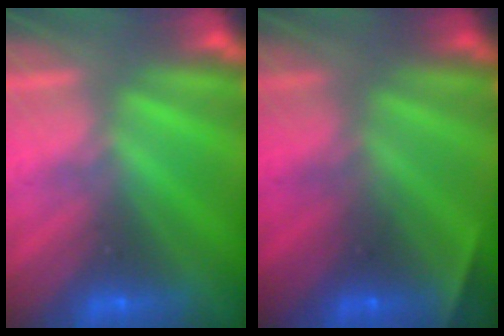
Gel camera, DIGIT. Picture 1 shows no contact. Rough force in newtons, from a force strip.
{"total": 2.0}